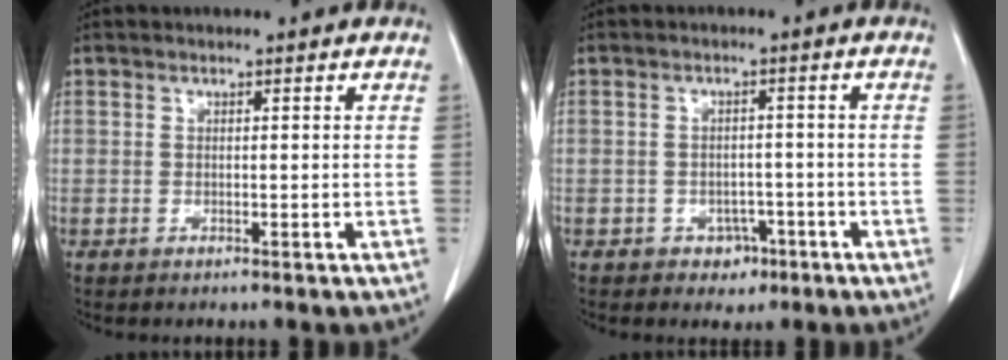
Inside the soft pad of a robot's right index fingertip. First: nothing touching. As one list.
[{"total": 3.3, "force": [-1.8, 2.5, 0.9], "torque": [-0.004, 0.010, -0.019]}]